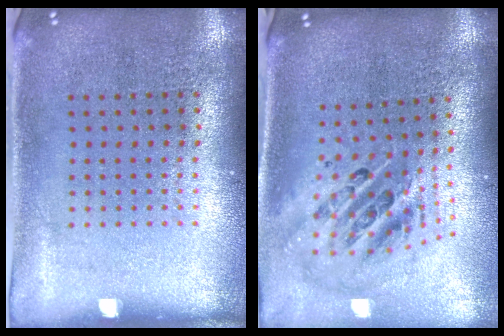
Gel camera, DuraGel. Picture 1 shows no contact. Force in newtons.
{"total": 2.5, "press": 1.7, "slide": 1.9}